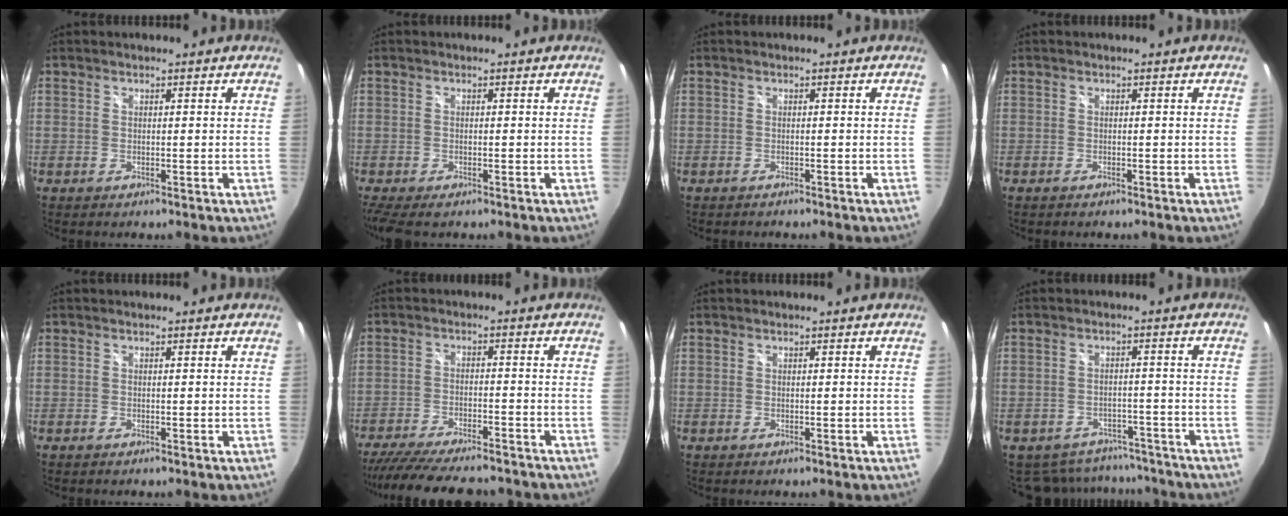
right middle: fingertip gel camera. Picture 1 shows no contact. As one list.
[{"total": 5.4, "force": [-3.9, 1.7, 3.3], "torque": [-0.075, -0.031, -0.067]}, {"total": 0.9, "force": [-0.8, 0.3, 0.1], "torque": [-0.005, -0.005, -0.013]}, {"total": 0.6, "force": [-0.5, 0.2, 0.2], "torque": [-0.003, -0.004, -0.010]}, {"total": 0.0}, {"total": 18.9, "force": [-16.2, 4.4, 8.7], "torque": [-0.175, -0.030, -0.245]}, {"total": 0.0}, {"total": 11.4, "force": [-9.6, 5.7, 2.3], "torque": [-0.062, 0.011, -0.119]}]